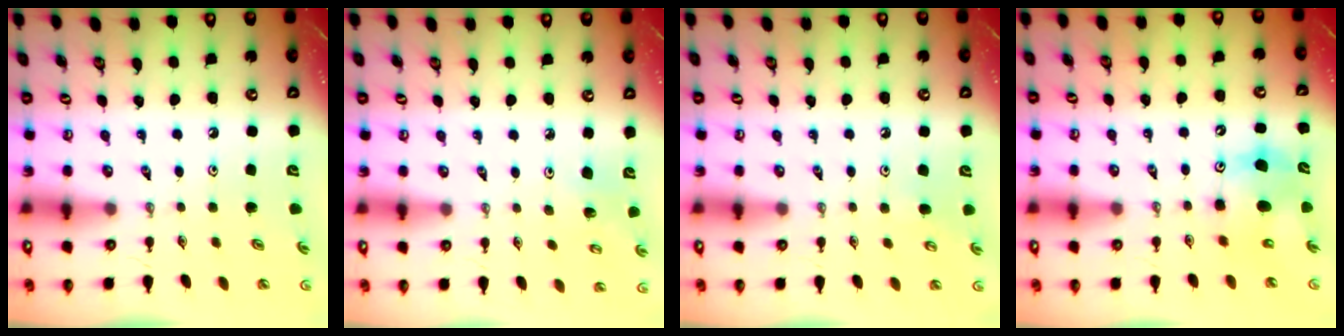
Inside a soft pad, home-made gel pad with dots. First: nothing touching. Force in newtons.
{"total": 3.9, "press": 3.7, "slide": 1.3}
{"total": 4.3, "press": 4.3, "slide": 0.3}
{"total": 8.5, "press": 8.4, "slide": 0.5}